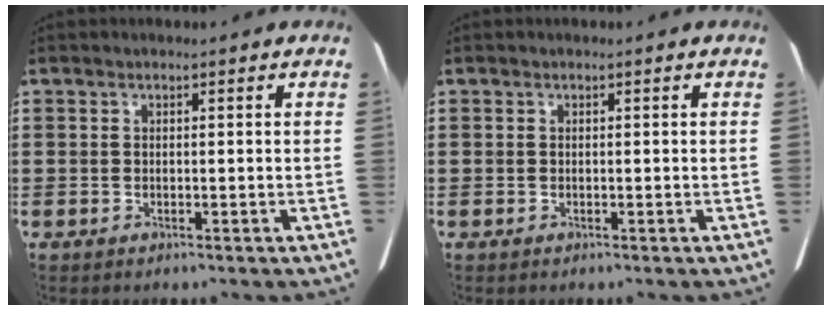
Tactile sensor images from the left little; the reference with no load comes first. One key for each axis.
{"total": 0.0}